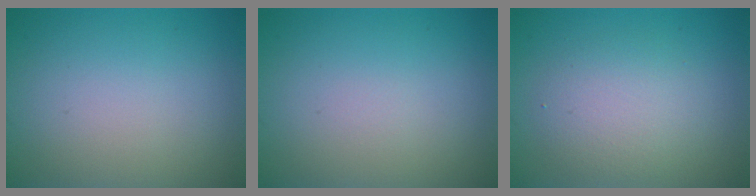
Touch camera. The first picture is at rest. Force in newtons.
{"total": 0.0}
{"total": 3.6, "press": 3.5, "slide": 0.3}